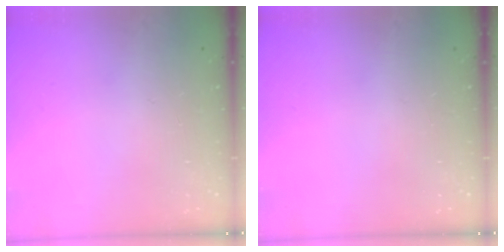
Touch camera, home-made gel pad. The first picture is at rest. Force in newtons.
{"total": 0.0}